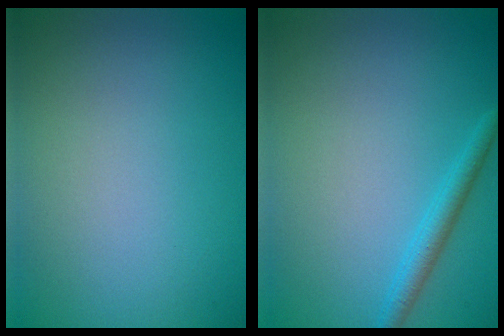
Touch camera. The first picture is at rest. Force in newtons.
{"total": 1.9, "press": 1.9, "slide": 0.2}